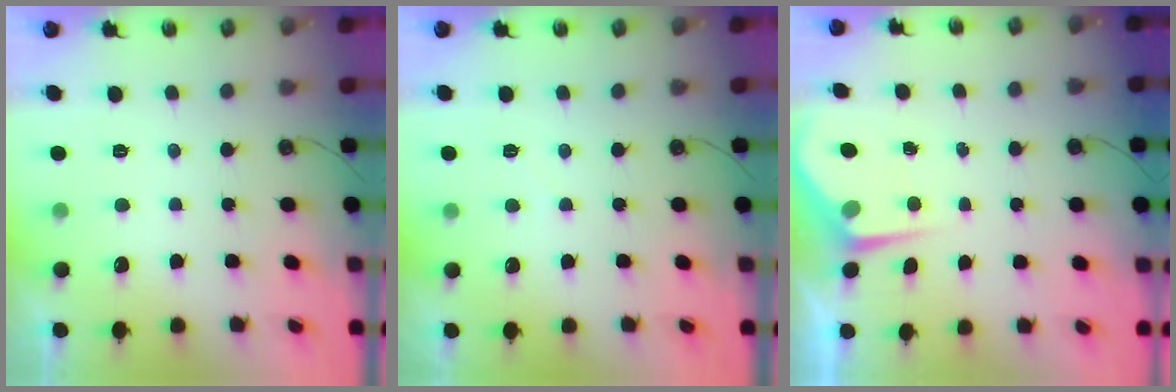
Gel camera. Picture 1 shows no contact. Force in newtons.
{"total": 1.9, "press": 1.9, "slide": 0.3}
{"total": 4.6, "press": 4.6, "slide": 0.3}